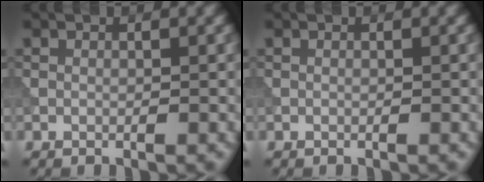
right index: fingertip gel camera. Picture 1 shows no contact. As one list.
[{"total": 0.0}]